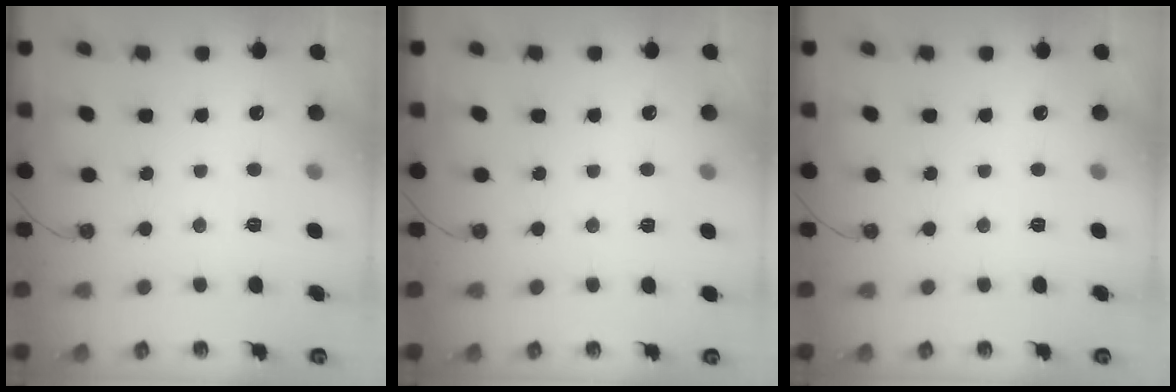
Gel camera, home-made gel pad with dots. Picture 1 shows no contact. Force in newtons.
{"total": 2.7, "press": 1.5, "slide": 2.3}
{"total": 0.0}